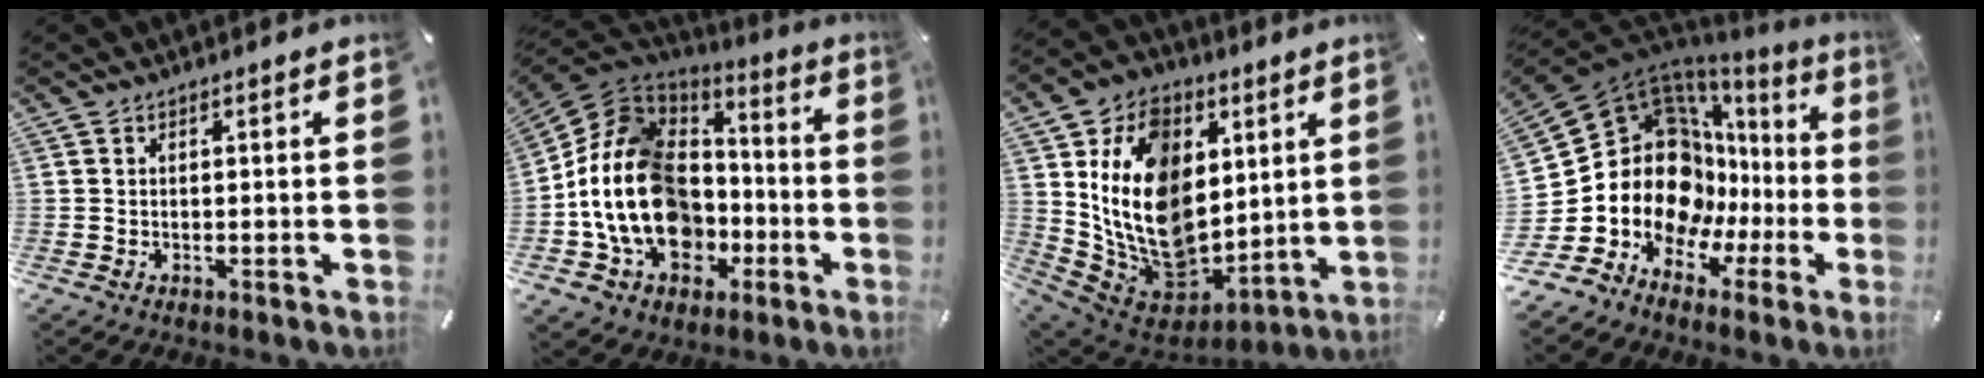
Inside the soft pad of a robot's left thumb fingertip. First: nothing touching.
{"total": 20.4, "force": [-5.0, 16.1, 11.5], "torque": [-0.258, 0.019, -0.082]}
{"total": 20.0, "force": [2.6, 16.0, 11.6], "torque": [-0.223, -0.030, 0.054]}
{"total": 17.1, "force": [1.8, 14.2, 9.4], "torque": [-0.201, -0.068, 0.048]}